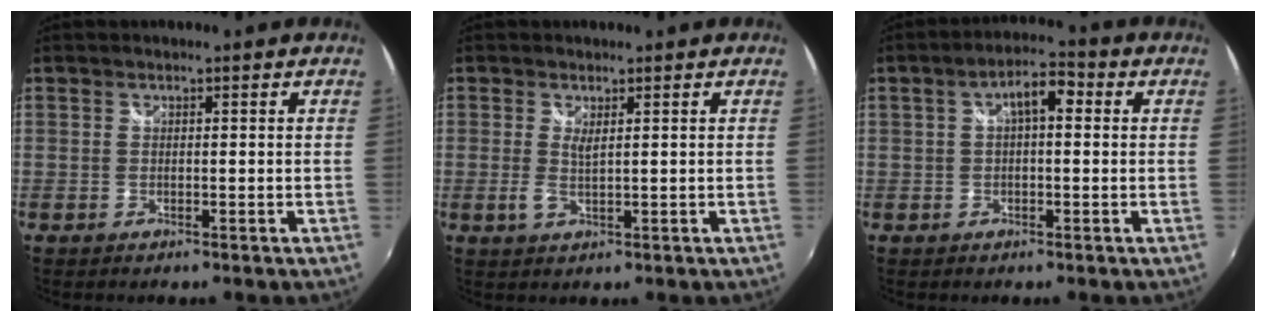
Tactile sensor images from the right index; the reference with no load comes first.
{"total": 2.0, "force": [0.4, 0.5, 1.9], "torque": [-0.039, -0.004, 0.006]}
{"total": 5.6, "force": [1.0, 2.4, 5.0], "torque": [-0.083, 0.016, 0.016]}